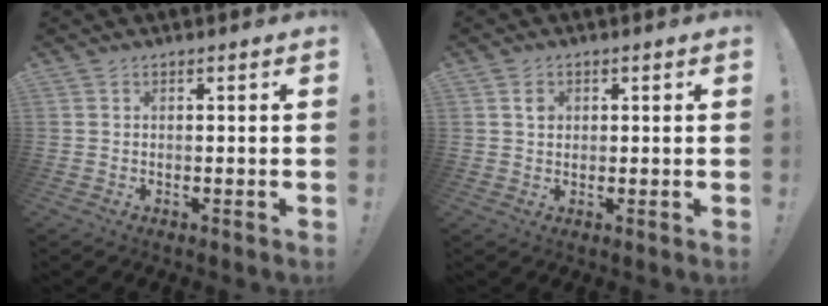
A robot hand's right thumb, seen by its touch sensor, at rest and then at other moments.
{"total": 2.2, "force": [0.7, 1.7, 1.2], "torque": [-0.010, -0.002, 0.008]}